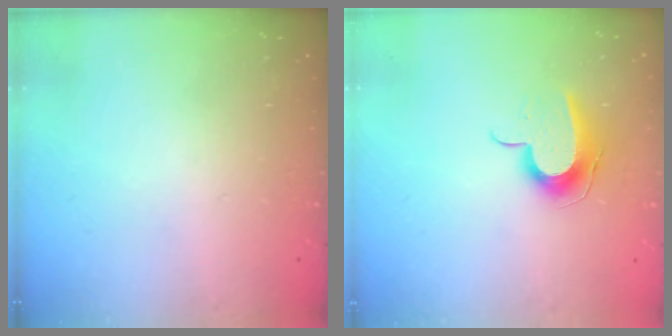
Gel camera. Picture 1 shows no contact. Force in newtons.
{"total": 10.7, "press": 10.6, "slide": 0.8}